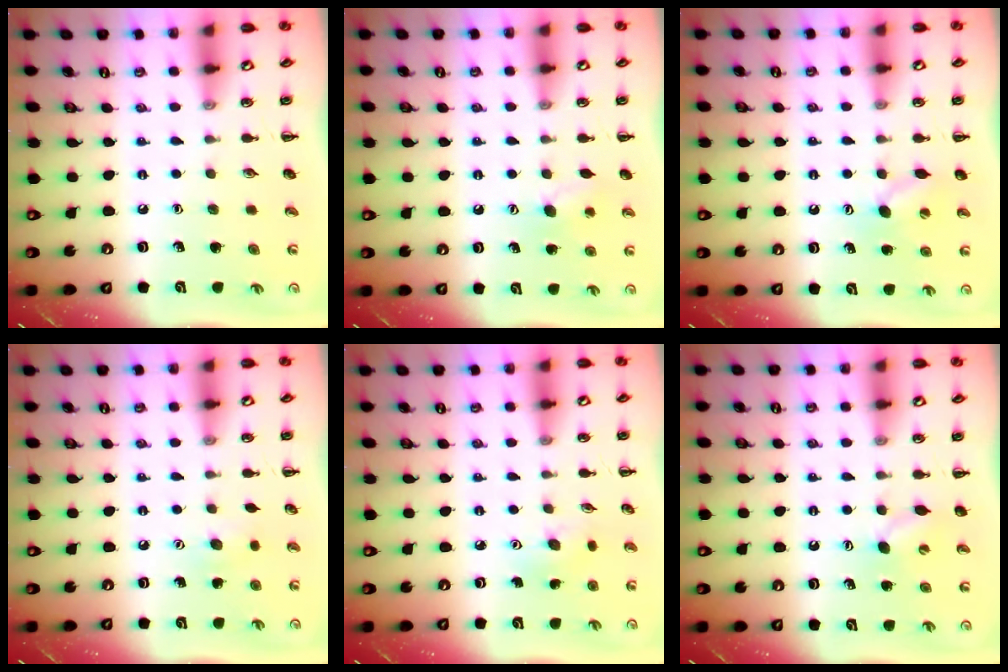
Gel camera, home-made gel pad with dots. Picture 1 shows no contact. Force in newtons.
{"total": 7.6, "press": 7.4, "slide": 1.5}
{"total": 7.7, "press": 7.5, "slide": 1.7}
{"total": 4.4, "press": 4.3, "slide": 0.9}
{"total": 4.4, "press": 4.2, "slide": 1.2}
{"total": 5.5, "press": 5.4, "slide": 1.5}